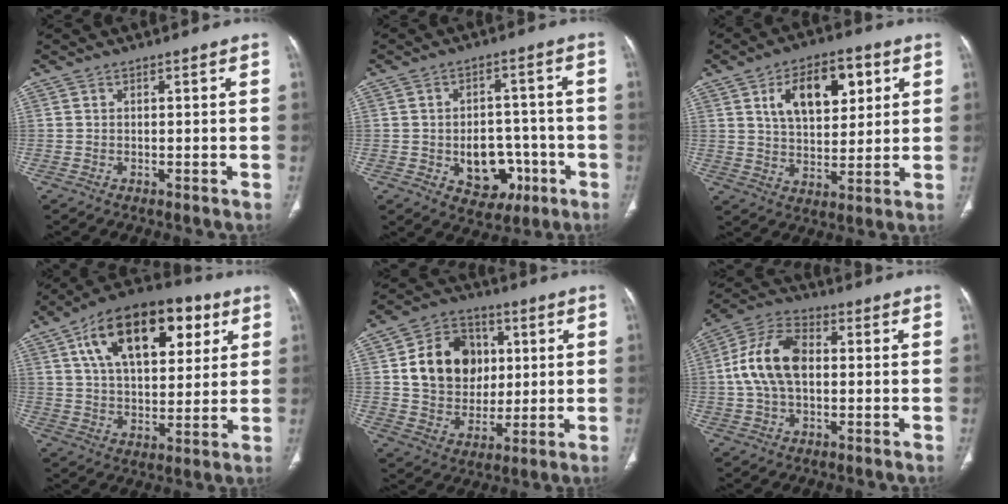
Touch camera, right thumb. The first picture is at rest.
{"total": 10.4, "force": [-3.1, 7.6, 6.4], "torque": [-0.051, 0.029, -0.030]}
{"total": 14.3, "force": [5.3, 7.9, 10.6], "torque": [-0.133, -0.009, 0.091]}
{"total": 22.6, "force": [9.1, 12.1, 16.8], "torque": [-0.243, -0.003, 0.146]}
{"total": 15.9, "force": [3.1, 12.8, 8.9], "torque": [-0.111, 0.000, 0.057]}
{"total": 12.6, "force": [0.7, 7.7, 10.0], "torque": [-0.196, 0.028, 0.008]}